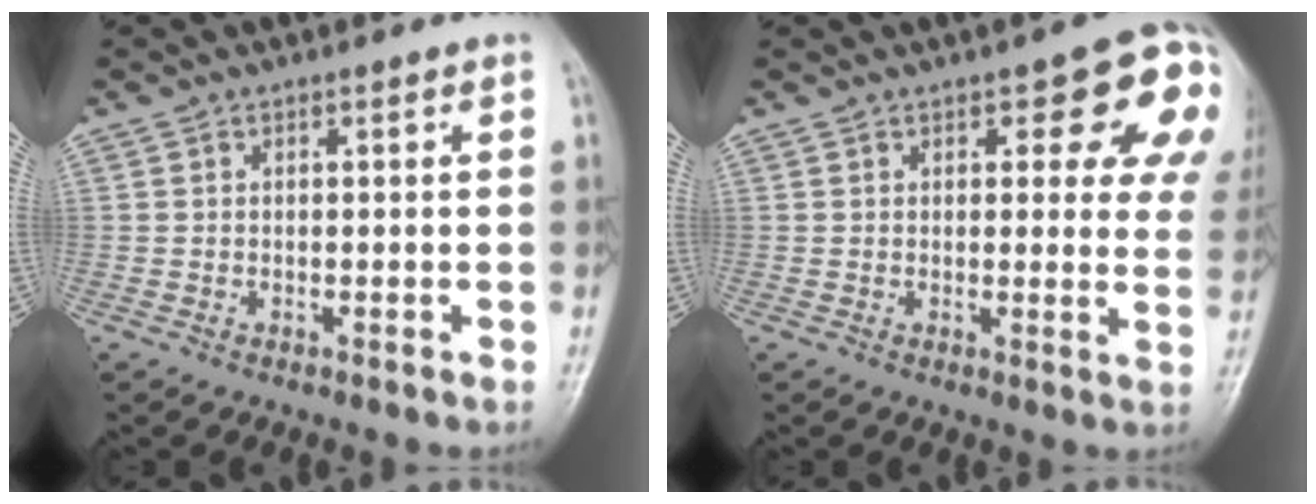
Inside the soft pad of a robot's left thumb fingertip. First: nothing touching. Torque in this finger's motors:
{"motor_torque": [0.29, 0.42, 0.33, 0.00, 0.10]}